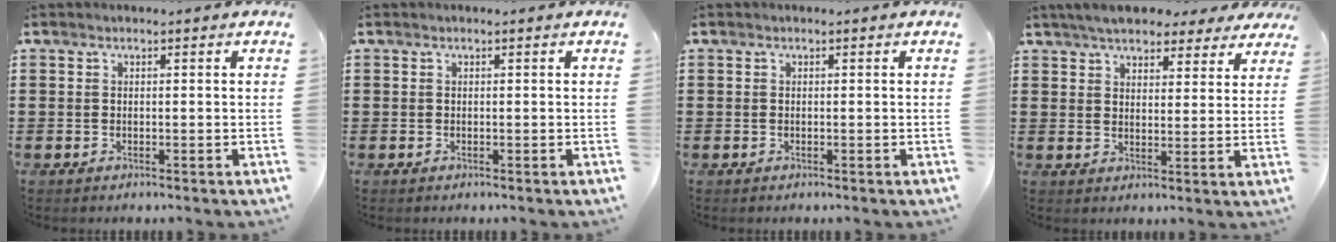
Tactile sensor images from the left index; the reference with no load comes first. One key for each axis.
{"total": 0.0}
{"total": 0.0}
{"total": 5.7, "fx": 5.3, "fy": 1.5, "fz": 1.7, "tx": -0.053, "ty": -0.007, "tz": 0.097}